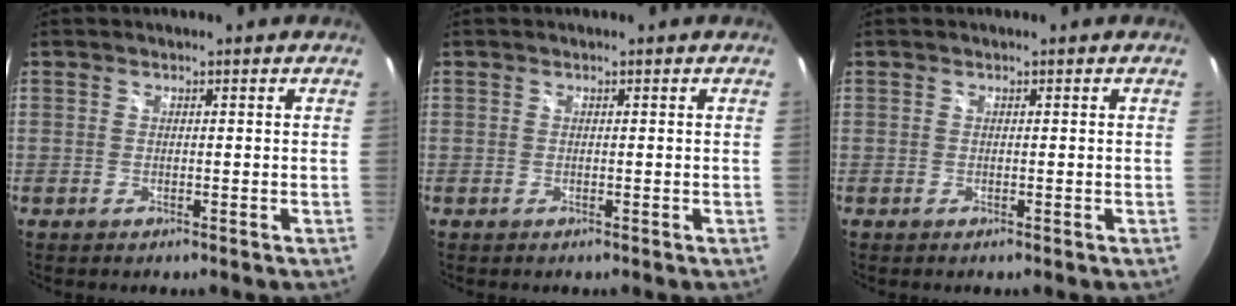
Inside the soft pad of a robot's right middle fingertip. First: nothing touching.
{"total": 0.0}
{"total": 0.0}